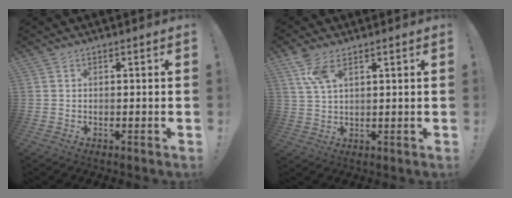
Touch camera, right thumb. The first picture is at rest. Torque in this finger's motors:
{"motor_torque": [0.04, 0.06, 0.28, -0.10, 0.10]}